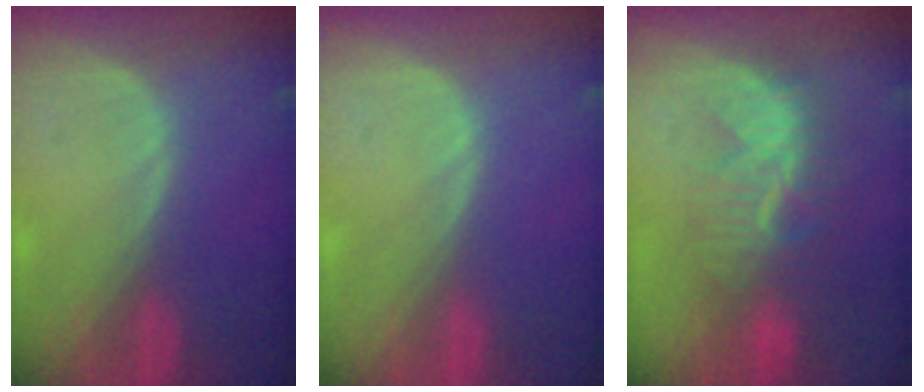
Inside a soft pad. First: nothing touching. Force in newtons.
{"total": 0.0}
{"total": 8.3, "press": 7.9, "slide": 2.3}